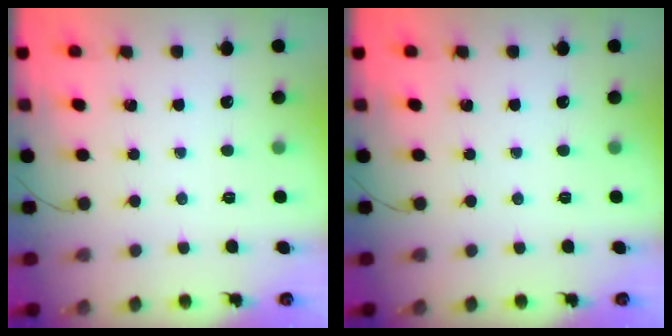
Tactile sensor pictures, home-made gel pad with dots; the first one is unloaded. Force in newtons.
{"total": 0.0}